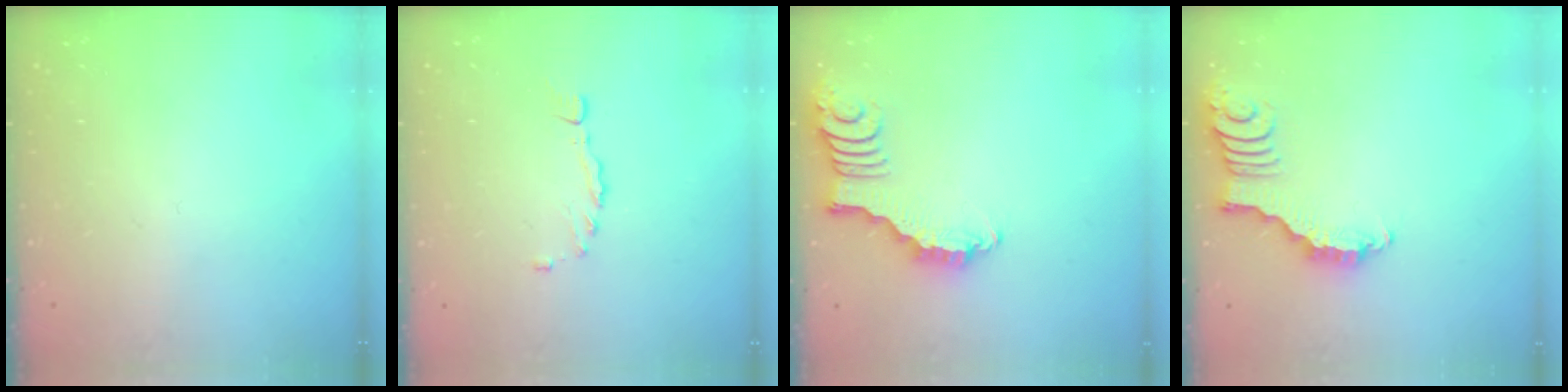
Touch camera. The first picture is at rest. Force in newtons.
{"total": 1.5, "press": 1.4, "slide": 0.4}
{"total": 2.4, "press": 2.4, "slide": 0.3}
{"total": 2.8, "press": 2.7, "slide": 0.4}